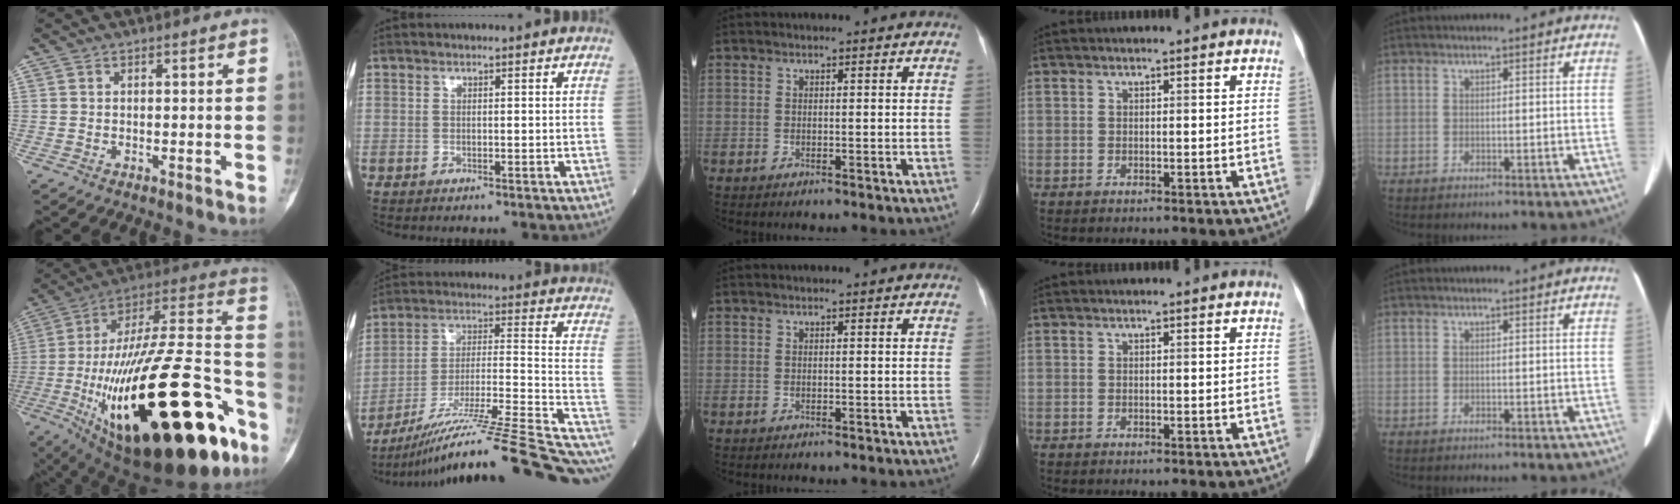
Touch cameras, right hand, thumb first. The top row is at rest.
{"thumb": {"total": 45.6, "force": [-17.5, 16.6, 38.7], "torque": [-0.601, 0.057, -0.268]}, "index": {"total": 29.2, "force": [-24.1, -0.2, 16.6], "torque": [-0.175, -0.015, -0.364]}}